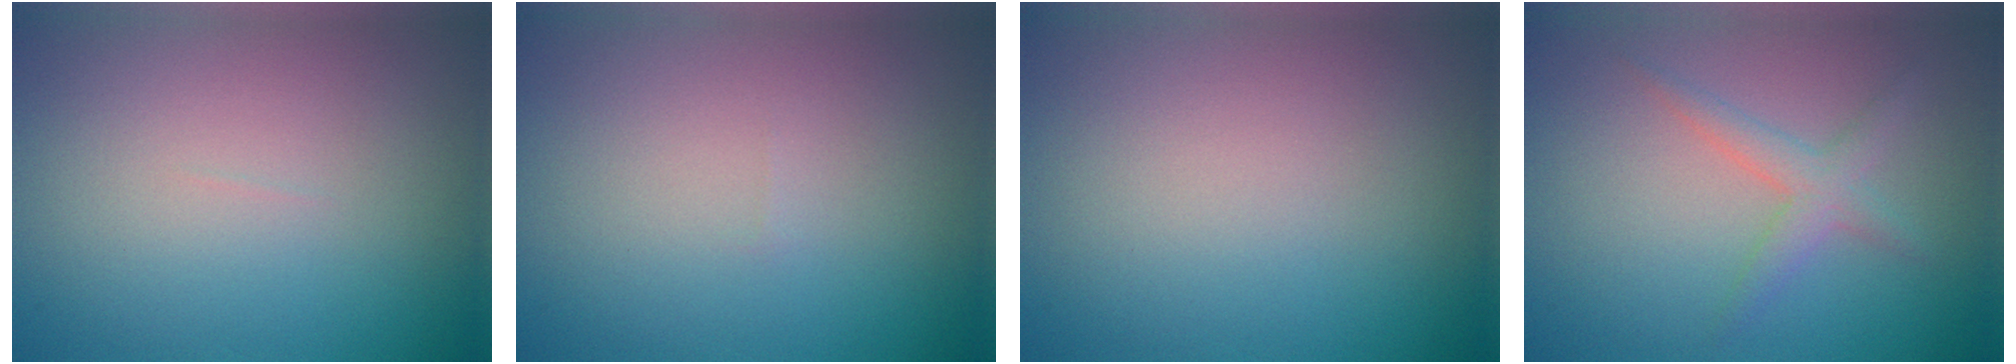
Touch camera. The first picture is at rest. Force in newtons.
{"total": 0.0}
{"total": 0.0}
{"total": 2.1, "press": 2.1, "slide": 0.1}